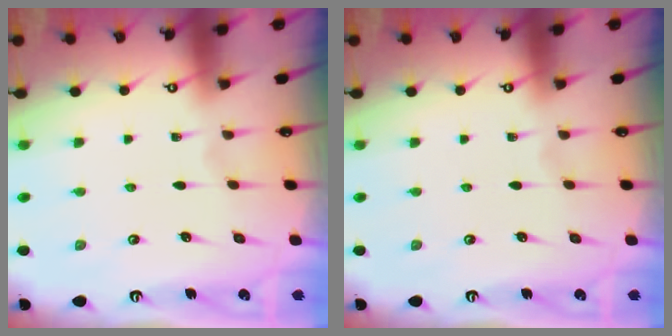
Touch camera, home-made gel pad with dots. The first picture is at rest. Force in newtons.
{"total": 0.0}